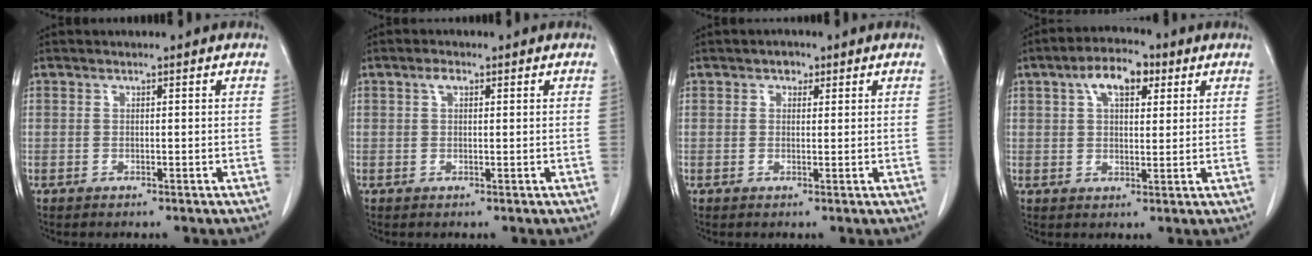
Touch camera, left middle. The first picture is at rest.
{"total": 1.4, "force": [0.7, 0.8, 1.0], "torque": [-0.022, 0.008, 0.011]}
{"total": 1.1, "force": [0.6, 0.8, 0.4], "torque": [-0.008, 0.001, 0.008]}
{"total": 7.1, "force": [3.3, 3.2, 5.4], "torque": [-0.095, 0.021, 0.053]}